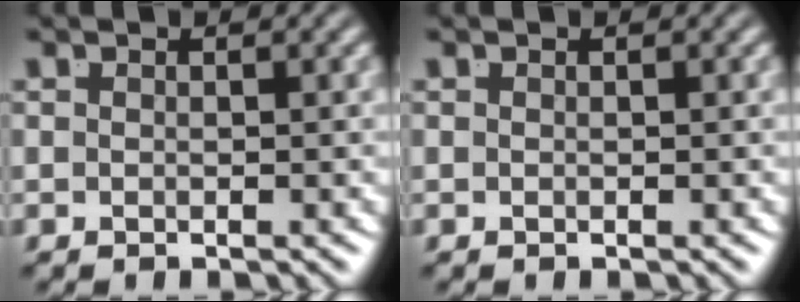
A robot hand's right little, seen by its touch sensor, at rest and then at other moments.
{"total": 0.0}